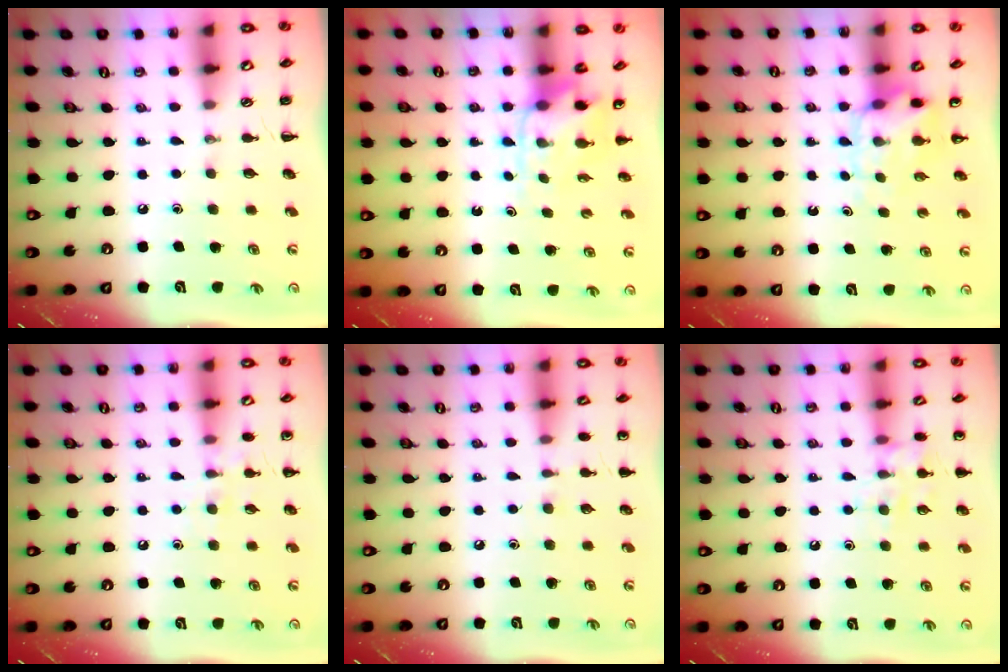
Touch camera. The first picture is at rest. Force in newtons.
{"total": 4.9, "press": 4.9, "slide": 0.6}
{"total": 5.3, "press": 5.3, "slide": 0.5}
{"total": 6.5, "press": 6.4, "slide": 1.3}
{"total": 4.8, "press": 4.5, "slide": 1.6}
{"total": 9.8, "press": 9.7, "slide": 1.2}